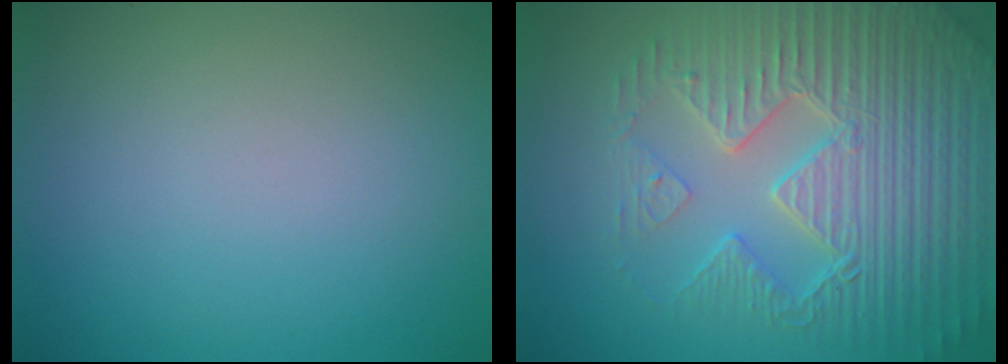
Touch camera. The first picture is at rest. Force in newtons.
{"total": 7.9, "press": 6.2, "slide": 4.9}